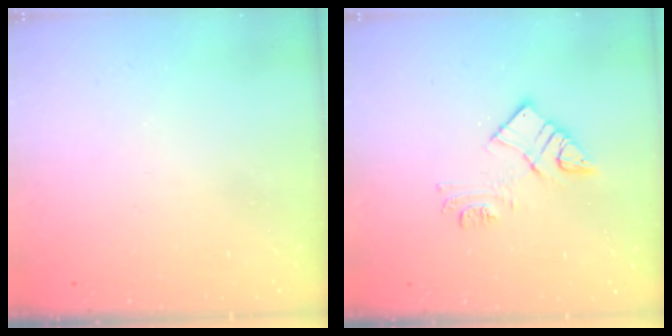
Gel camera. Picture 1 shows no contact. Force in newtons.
{"total": 10.5, "press": 10.5, "slide": 0.7}